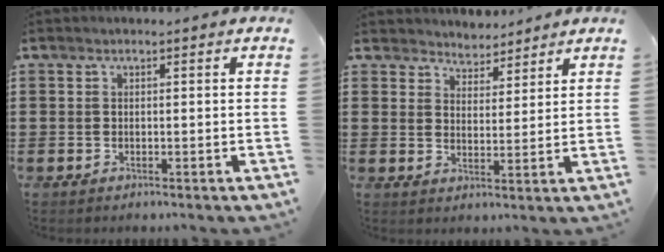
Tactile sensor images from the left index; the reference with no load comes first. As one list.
[{"total": 3.8, "force": [3.6, 1.1, -0.6], "torque": [-0.006, -0.012, 0.067]}]